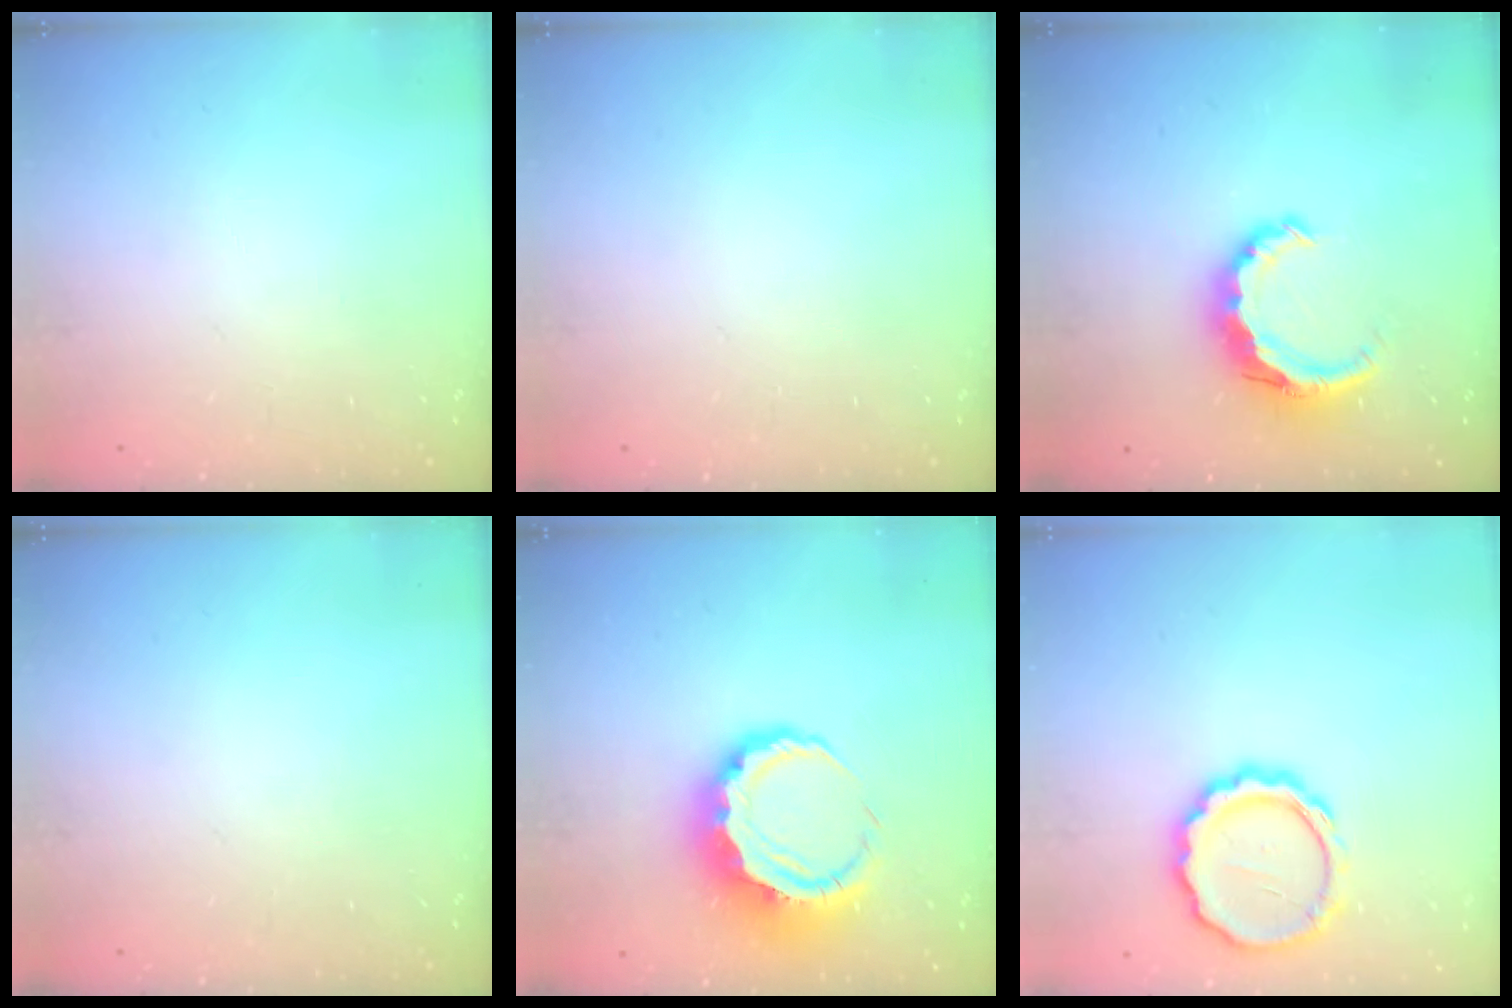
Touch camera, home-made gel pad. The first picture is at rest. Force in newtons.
{"total": 0.0}
{"total": 8.9, "press": 8.7, "slide": 1.4}
{"total": 0.0}
{"total": 10.2, "press": 9.9, "slide": 2.2}
{"total": 11.9, "press": 11.7, "slide": 1.9}